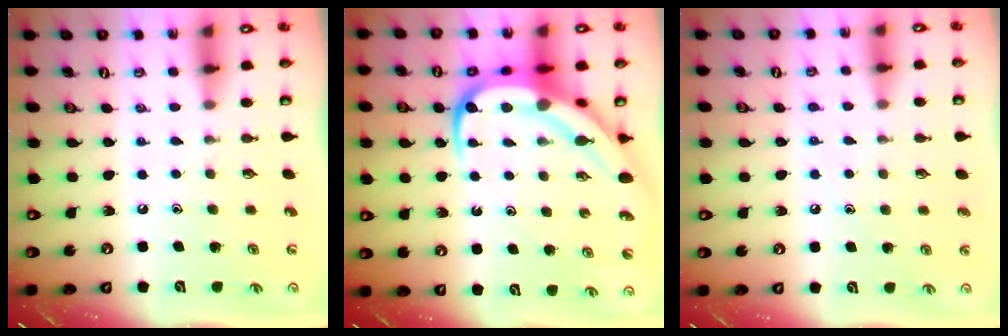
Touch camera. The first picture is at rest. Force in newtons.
{"total": 14.7, "press": 14.7, "slide": 1.5}
{"total": 4.5, "press": 4.4, "slide": 0.4}